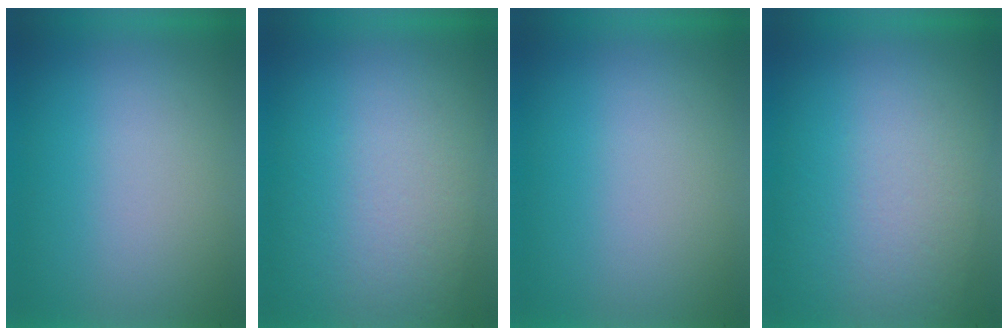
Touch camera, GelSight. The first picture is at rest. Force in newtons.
{"total": 2.9}
{"total": 0.0}
{"total": 2.9}